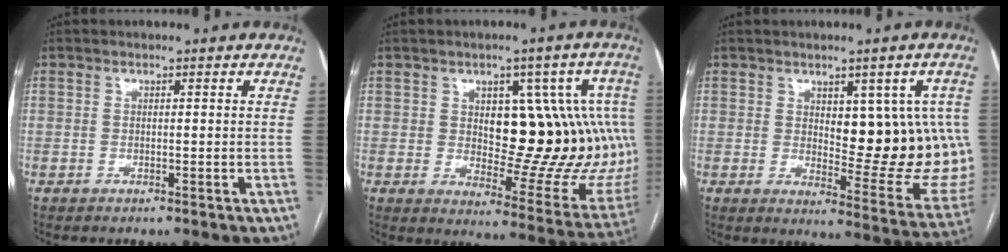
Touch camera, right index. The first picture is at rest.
{"total": 19.7, "force": [2.0, 9.0, 17.4], "torque": [-0.170, 0.022, 0.045]}
{"total": 14.1, "force": [1.9, 6.1, 12.6], "torque": [-0.136, 0.001, 0.037]}